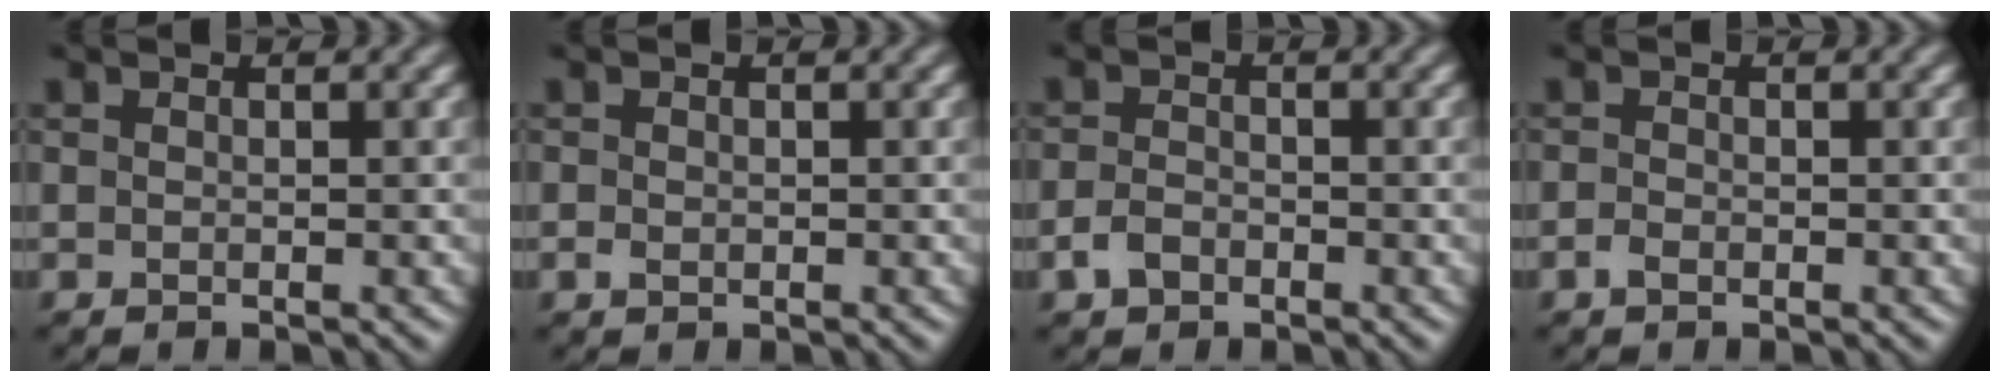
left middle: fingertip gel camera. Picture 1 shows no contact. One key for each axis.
{"total": 0.6, "fx": -0.4, "fy": 0.4, "fz": 0.1, "tx": 0.001, "ty": -0.004, "tz": -0.005}
{"total": 1.9, "fx": -1.6, "fy": 0.9, "fz": 0.6, "tx": -0.012, "ty": 0.002, "tz": -0.034}
{"total": 0.9, "fx": -0.9, "fy": 0.2, "fz": 0.1, "tx": -0.002, "ty": 0.000, "tz": -0.016}